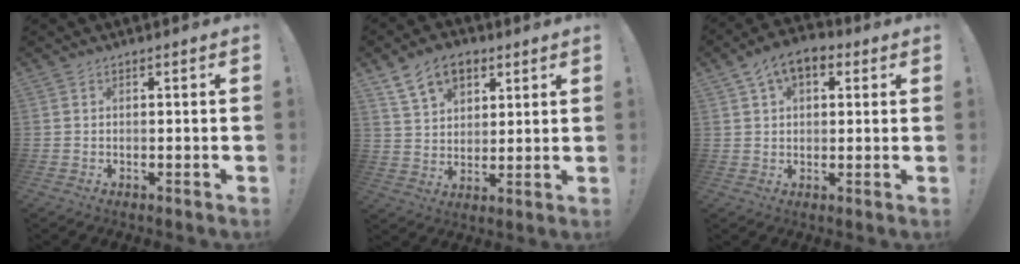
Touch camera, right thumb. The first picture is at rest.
{"total": 12.2, "force": [6.7, 8.3, 6.1], "torque": [-0.094, -0.025, 0.128]}
{"total": 8.7, "force": [4.0, 5.3, 5.7], "torque": [-0.086, -0.003, 0.074]}